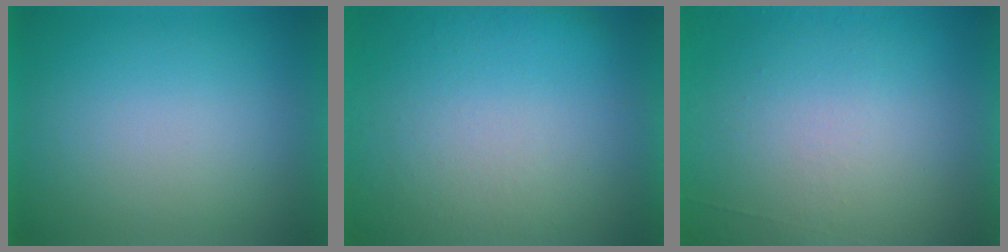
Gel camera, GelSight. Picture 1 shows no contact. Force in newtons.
{"total": 5.7}
{"total": 5.6}